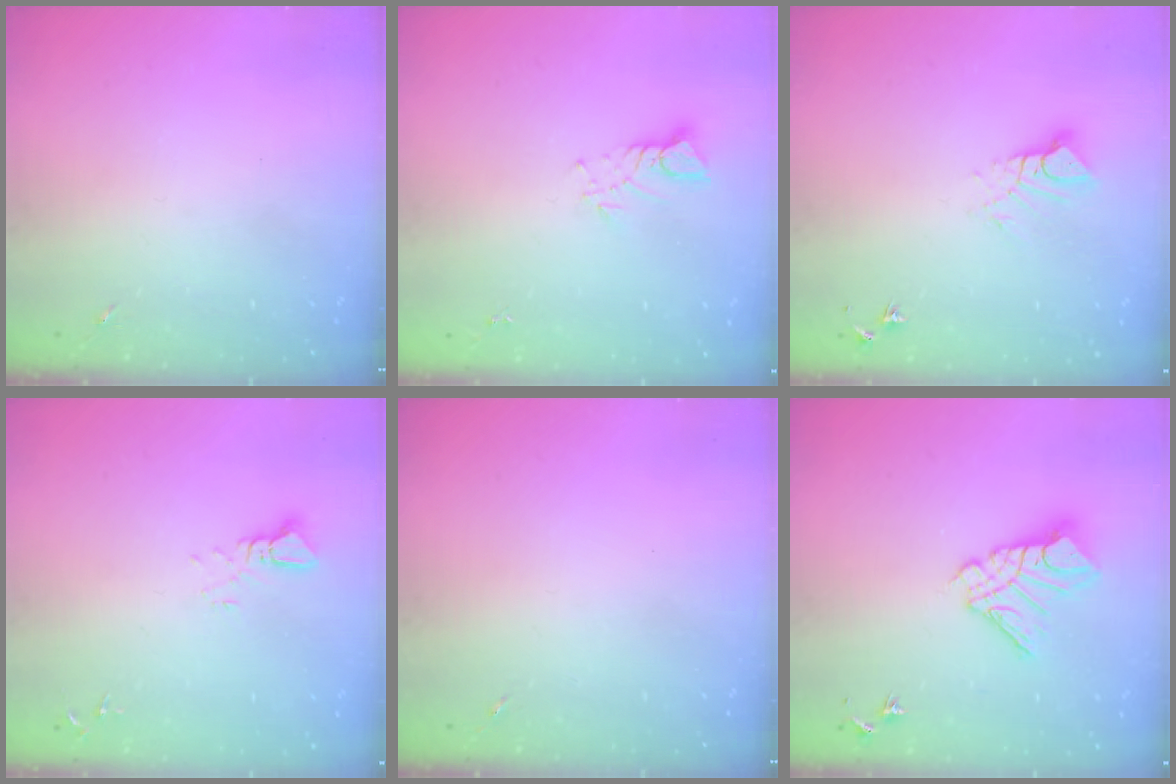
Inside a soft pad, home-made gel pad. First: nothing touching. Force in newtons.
{"total": 3.8, "press": 3.7, "slide": 0.3}
{"total": 6.6, "press": 6.6, "slide": 0.4}
{"total": 2.5, "press": 2.5, "slide": 0.1}
{"total": 0.0}
{"total": 11.7, "press": 11.7, "slide": 1.2}